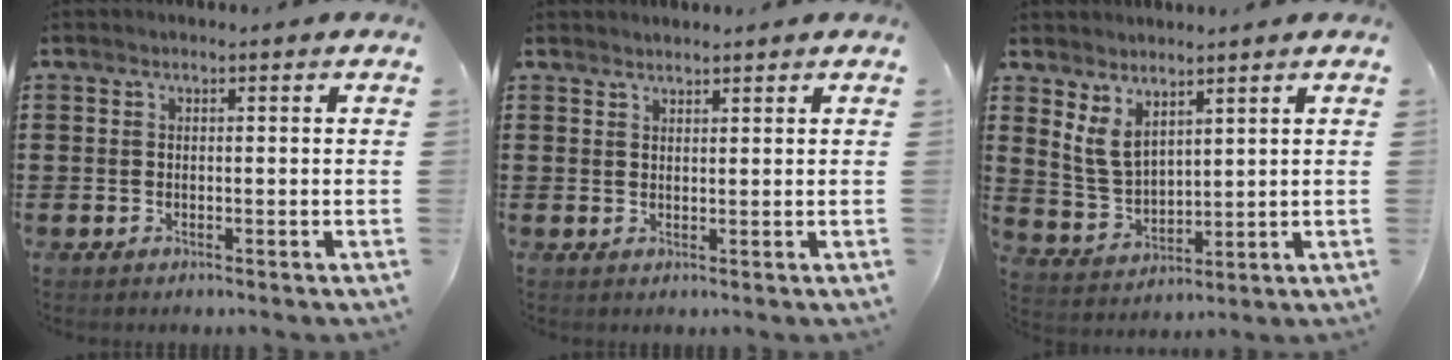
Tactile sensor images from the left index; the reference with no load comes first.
{"total": 1.3, "force": [1.3, 0.2, 0.0], "torque": [-0.002, 0.001, 0.027]}
{"total": 5.3, "force": [3.5, 2.8, 2.9], "torque": [-0.077, -0.005, 0.064]}